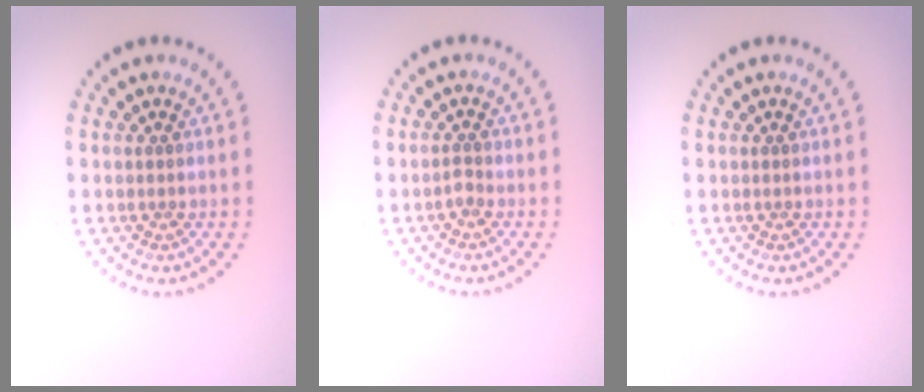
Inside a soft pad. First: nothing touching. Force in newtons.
{"total": 0.7, "press": 0.6, "slide": 0.4}
{"total": 0.0}